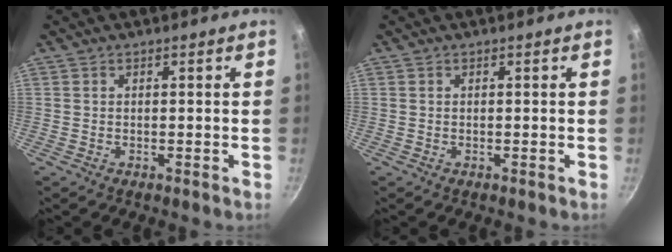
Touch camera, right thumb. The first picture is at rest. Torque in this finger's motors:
{"motor_torque": [-0.11, 0.06, 0.03, 0.01, 0.01]}